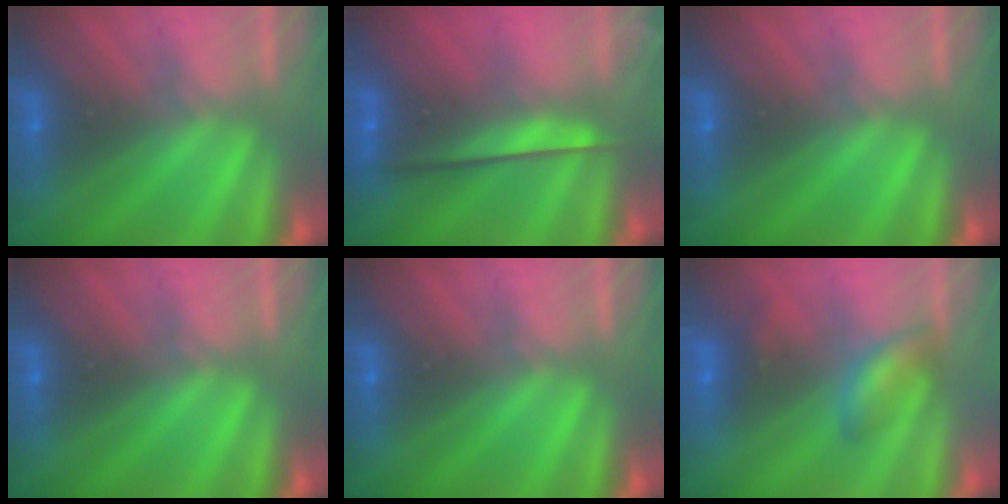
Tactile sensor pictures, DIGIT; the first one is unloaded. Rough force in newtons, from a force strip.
{"total": 2.4}
{"total": 0.0}
{"total": 0.0}
{"total": 0.0}
{"total": 2.4}